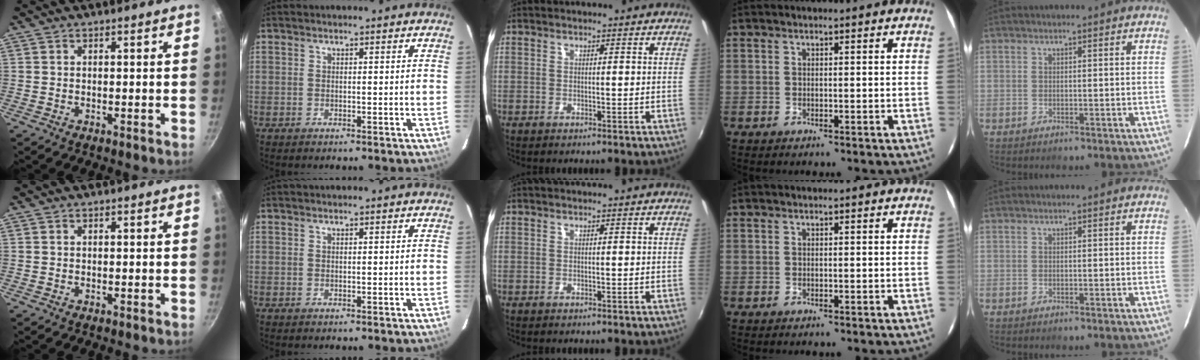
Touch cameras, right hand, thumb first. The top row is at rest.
{}